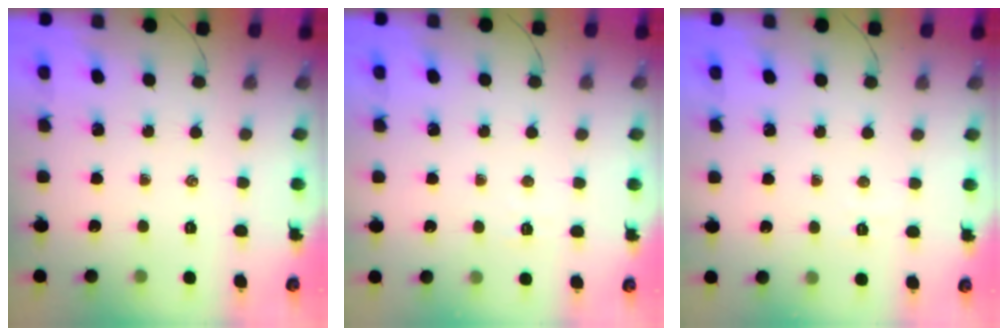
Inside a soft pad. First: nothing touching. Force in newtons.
{"total": 2.6, "press": 2.6, "slide": 0.5}
{"total": 2.5, "press": 2.4, "slide": 0.7}